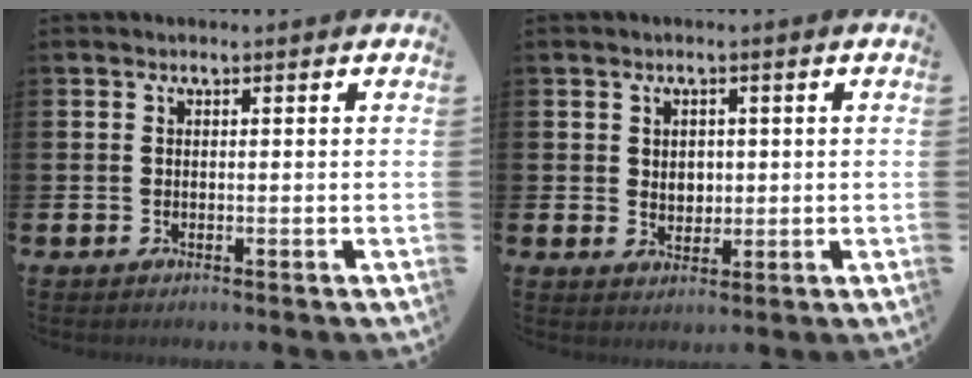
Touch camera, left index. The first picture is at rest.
{"total": 2.3, "force": [1.0, 1.8, 1.0], "torque": [-0.004, 0.003, 0.012]}